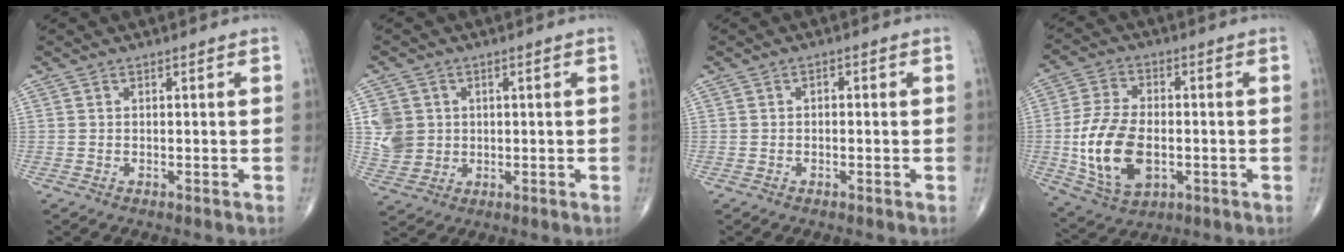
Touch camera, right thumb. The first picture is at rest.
{"total": 6.5, "force": [1.0, 6.0, 2.3], "torque": [-0.023, -0.001, 0.027]}
{"total": 0.9, "force": [-0.1, 0.6, 0.7], "torque": [-0.003, 0.003, -0.006]}
{"total": 14.6, "force": [-2.3, 8.6, 11.5], "torque": [-0.223, 0.002, -0.032]}